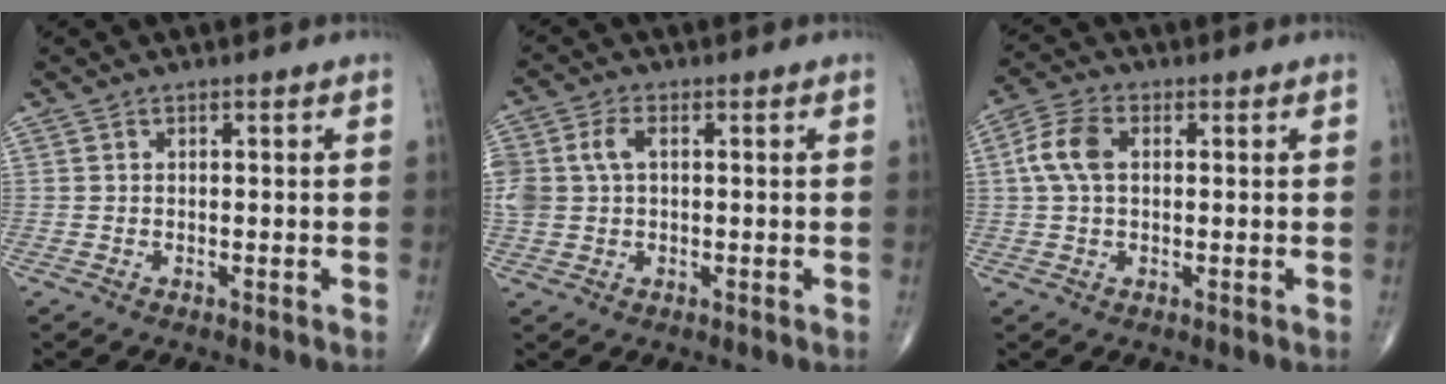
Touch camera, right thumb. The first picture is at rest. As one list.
[{"total": 8.1, "force": [1.3, 5.4, 5.9], "torque": [-0.154, 0.016, 0.030]}, {"total": 6.7, "force": [1.0, 4.1, 5.2], "torque": [-0.114, 0.017, 0.016]}]